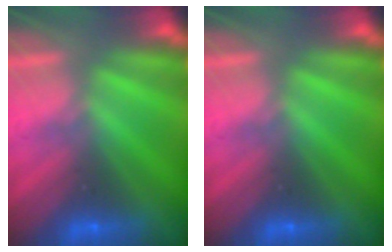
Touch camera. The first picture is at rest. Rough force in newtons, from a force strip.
{"total": 0.0}